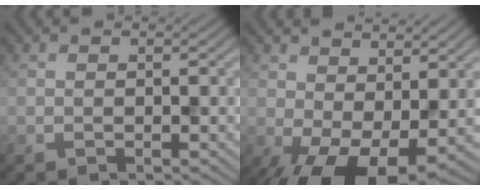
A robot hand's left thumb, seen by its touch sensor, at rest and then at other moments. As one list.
[{"total": 9.1, "force": [-1.0, 4.7, 7.7], "torque": [-0.140, -0.013, -0.009]}]